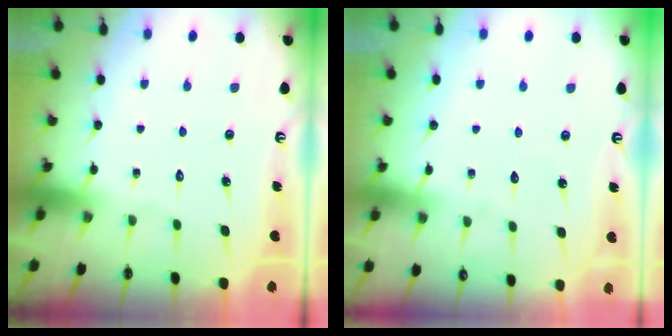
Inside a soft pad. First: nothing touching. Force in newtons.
{"total": 2.8, "press": 2.8, "slide": 0.2}